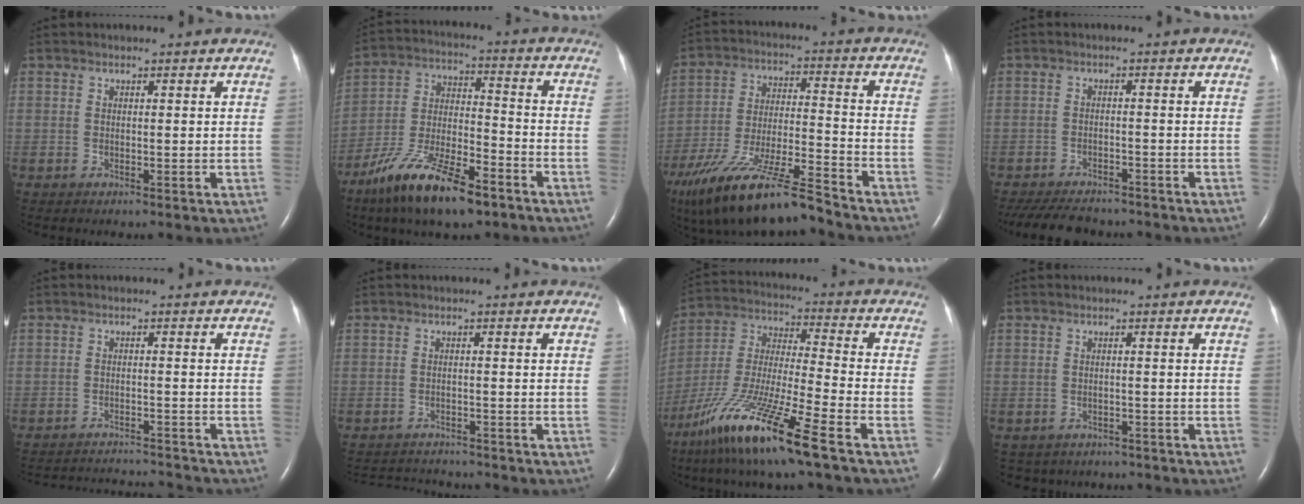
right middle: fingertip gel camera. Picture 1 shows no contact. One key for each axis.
{"total": 16.0, "fx": -10.7, "fy": 4.2, "fz": 11.1, "tx": -0.229, "ty": -0.014, "tz": -0.197}
{"total": 19.2, "fx": -15.2, "fy": 2.5, "fz": 11.4, "tx": -0.216, "ty": -0.026, "tz": -0.274}
{"total": 10.9, "fx": -9.5, "fy": 3.6, "fz": 4.0, "tx": -0.081, "ty": -0.010, "tz": -0.134}
{"total": 12.7, "fx": -12.4, "fy": 0.8, "fz": 2.6, "tx": -0.052, "ty": 0.000, "tz": -0.167}
{"total": 6.4, "fx": -6.3, "fy": 0.9, "fz": 0.8, "tx": -0.016, "ty": 0.001, "tz": -0.091}
{"total": 18.3, "fx": -11.5, "fy": 0.7, "fz": 14.2, "tx": -0.321, "ty": -0.047, "tz": -0.217}
{"total": 6.1, "fx": -5.1, "fy": 3.2, "fz": 0.6, "tx": -0.009, "ty": 0.004, "tz": -0.059}